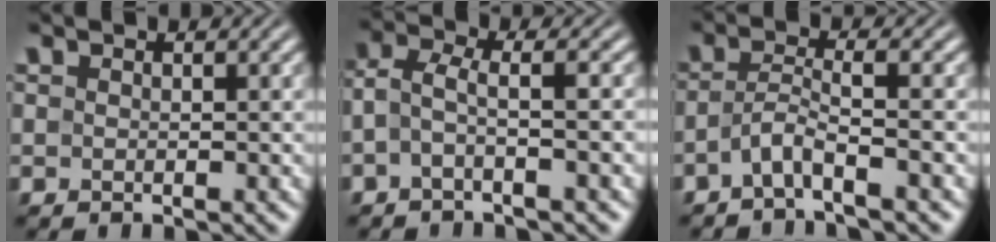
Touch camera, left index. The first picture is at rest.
{"total": 2.5, "force": [-0.9, 0.5, 2.3], "torque": [-0.053, 0.007, -0.026]}
{"total": 2.6, "force": [-1.5, 0.1, 2.1], "torque": [-0.047, 0.004, -0.037]}